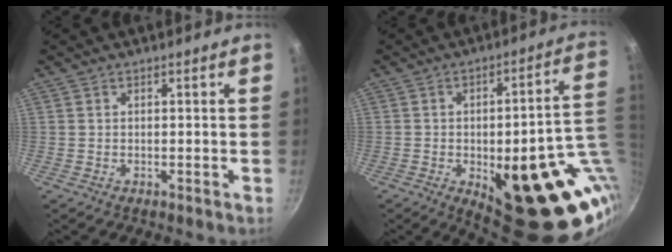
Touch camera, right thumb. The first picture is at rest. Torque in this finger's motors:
{"motor_torque": [2.77, 2.24, 2.00, -0.77, 0.46]}